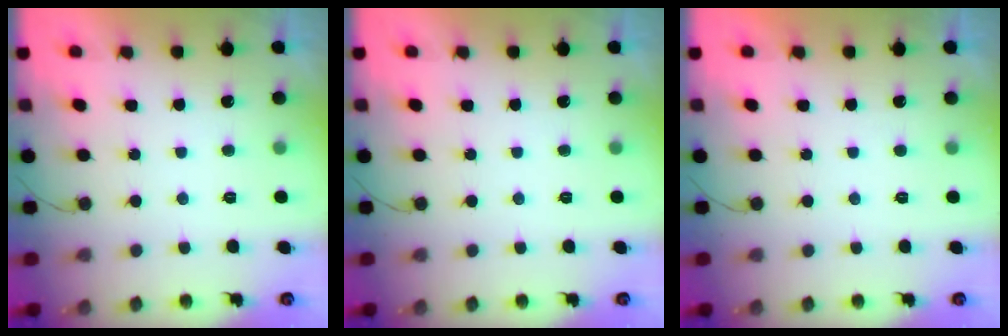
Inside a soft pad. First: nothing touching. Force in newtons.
{"total": 0.0}
{"total": 0.0}